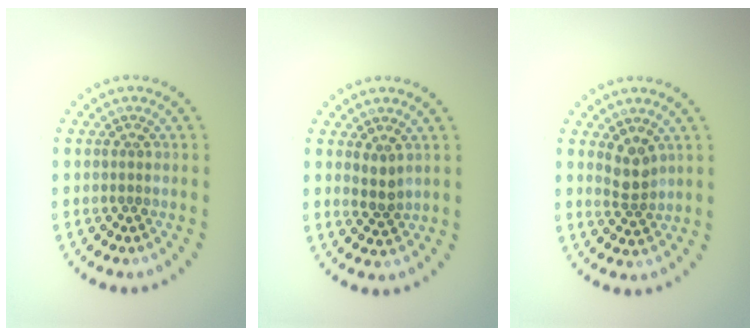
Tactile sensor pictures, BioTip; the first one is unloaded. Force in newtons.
{"total": 1.7, "press": 1.4, "slide": 1.0}
{"total": 2.2, "press": 1.8, "slide": 1.3}